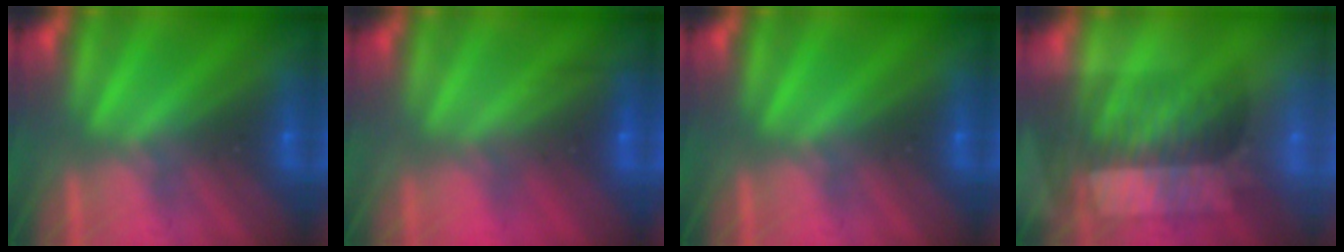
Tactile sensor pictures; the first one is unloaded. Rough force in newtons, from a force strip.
{"total": 2.3}
{"total": 0.0}
{"total": 3.3}